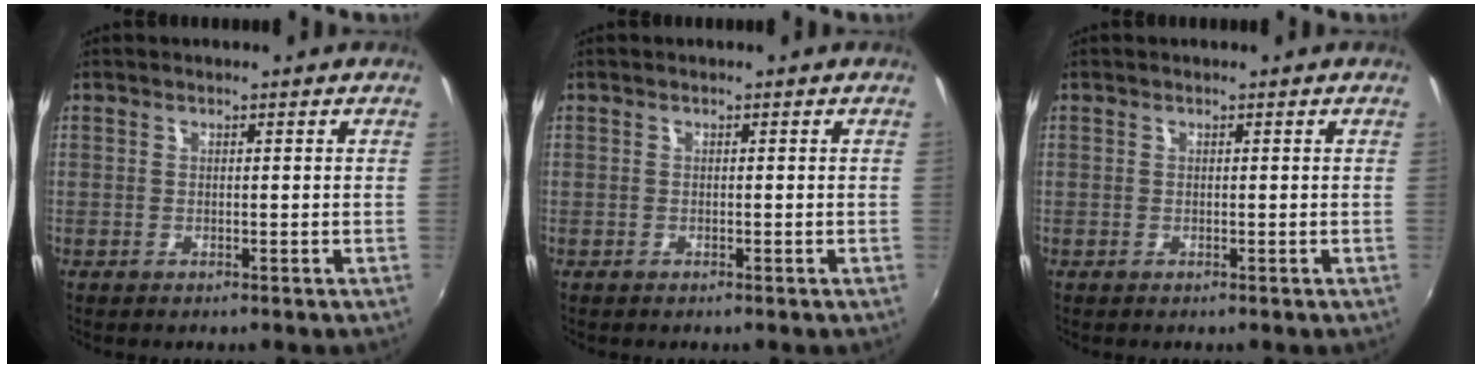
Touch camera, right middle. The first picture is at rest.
{"total": 0.0}
{"total": 0.0}